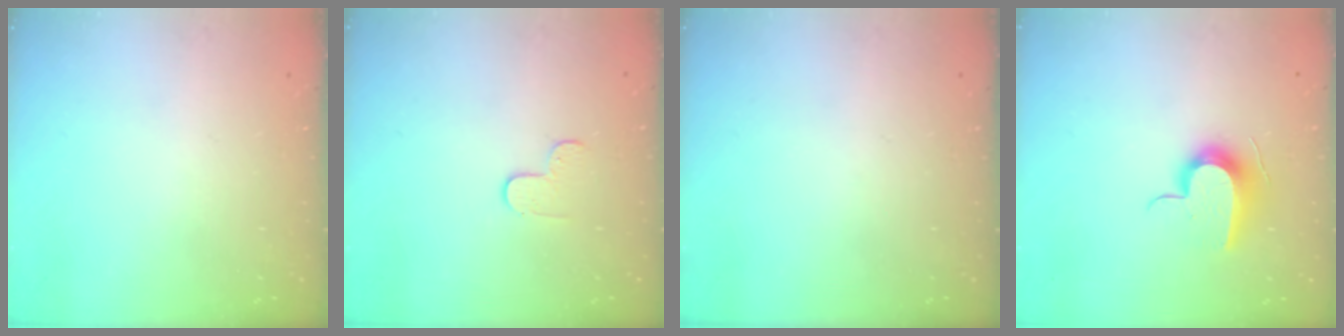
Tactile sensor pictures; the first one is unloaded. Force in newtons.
{"total": 4.2, "press": 4.1, "slide": 0.5}
{"total": 0.0}
{"total": 10.7, "press": 10.7, "slide": 0.4}